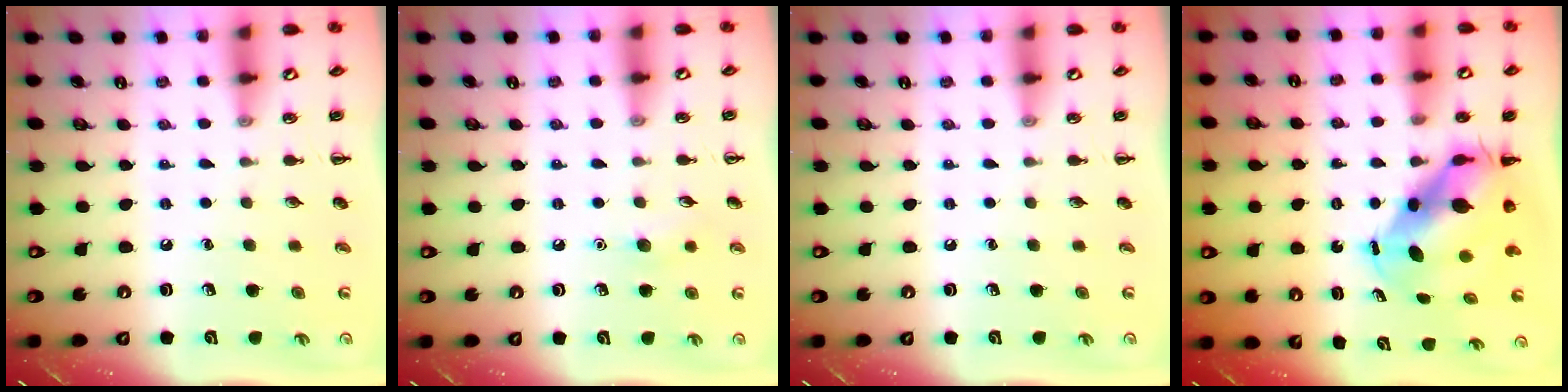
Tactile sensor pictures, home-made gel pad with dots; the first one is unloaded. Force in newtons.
{"total": 5.0, "press": 4.9, "slide": 1.3}
{"total": 0.0}
{"total": 8.2, "press": 8.0, "slide": 1.9}